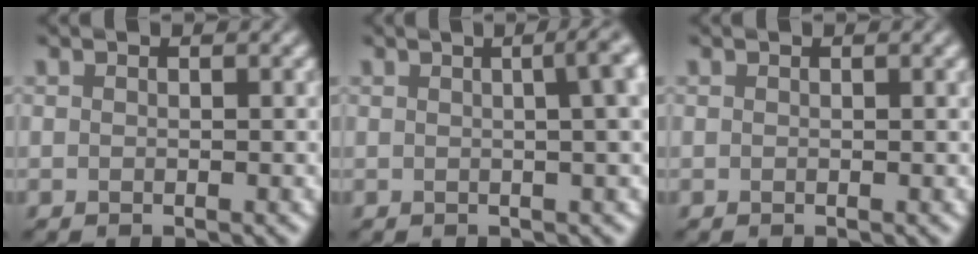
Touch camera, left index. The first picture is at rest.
{"total": 8.3, "force": [1.9, 4.0, 7.1], "torque": [-0.016, 0.052, -0.009]}
{"total": 0.7, "force": [0.3, 0.1, 0.6], "torque": [-0.004, 0.003, 0.004]}